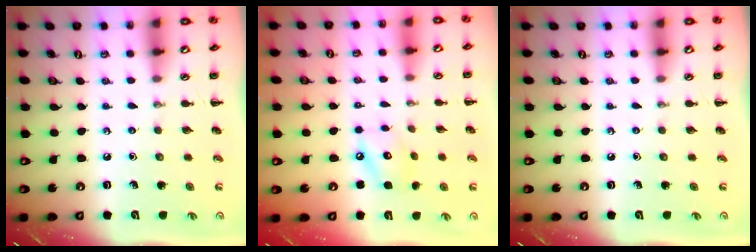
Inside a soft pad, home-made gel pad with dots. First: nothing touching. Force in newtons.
{"total": 7.8, "press": 7.7, "slide": 0.7}
{"total": 0.0}